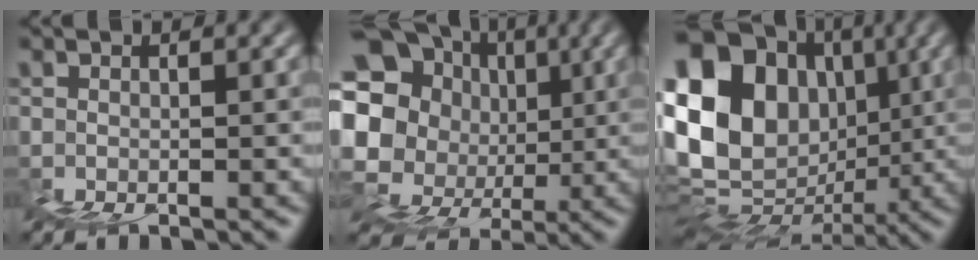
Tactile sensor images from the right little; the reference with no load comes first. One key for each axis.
{"total": 17.0, "fx": 5.1, "fy": 14.6, "fz": 7.2, "tx": -0.172, "ty": 0.026, "tz": 0.083}
{"total": 17.3, "fx": 4.3, "fy": 14.0, "fz": 9.2, "tx": -0.172, "ty": 0.033, "tz": 0.090}